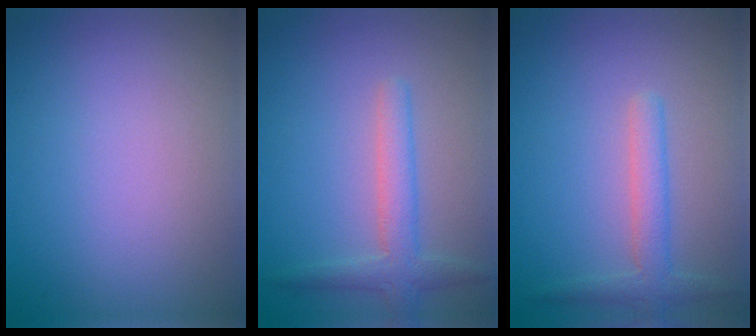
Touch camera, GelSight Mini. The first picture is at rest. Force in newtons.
{"total": 2.8, "press": 2.8, "slide": 0.1}
{"total": 2.4, "press": 2.4, "slide": 0.1}